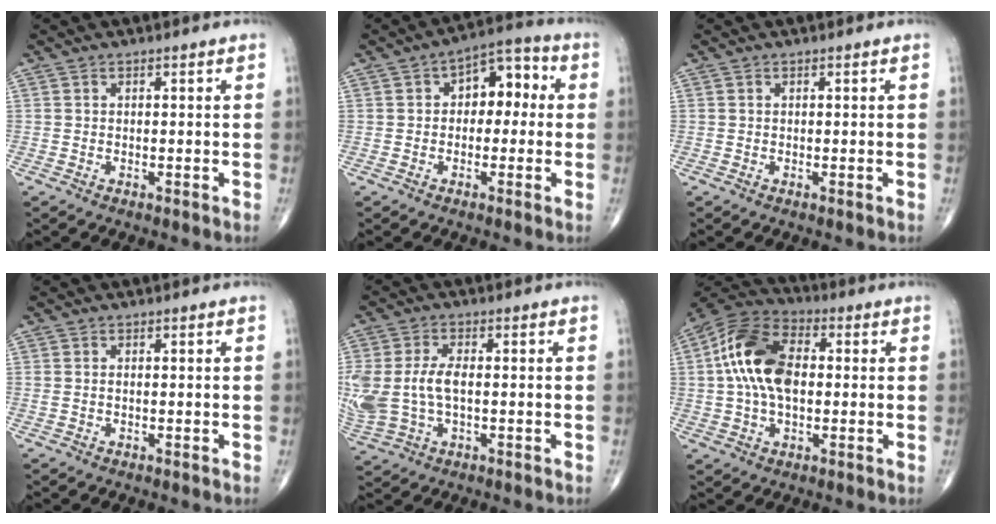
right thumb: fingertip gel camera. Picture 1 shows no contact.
{"total": 8.4, "force": [0.9, 5.4, 6.3], "torque": [-0.050, 0.032, 0.001]}
{"total": 0.0}
{"total": 0.8, "force": [0.0, 0.4, 0.7], "torque": [-0.023, 0.004, 0.003]}
{"total": 10.5, "force": [-0.3, 5.8, 8.7], "torque": [-0.214, 0.007, 0.001]}
{"total": 14.9, "force": [1.2, 8.9, 11.9], "torque": [-0.224, 0.025, 0.013]}